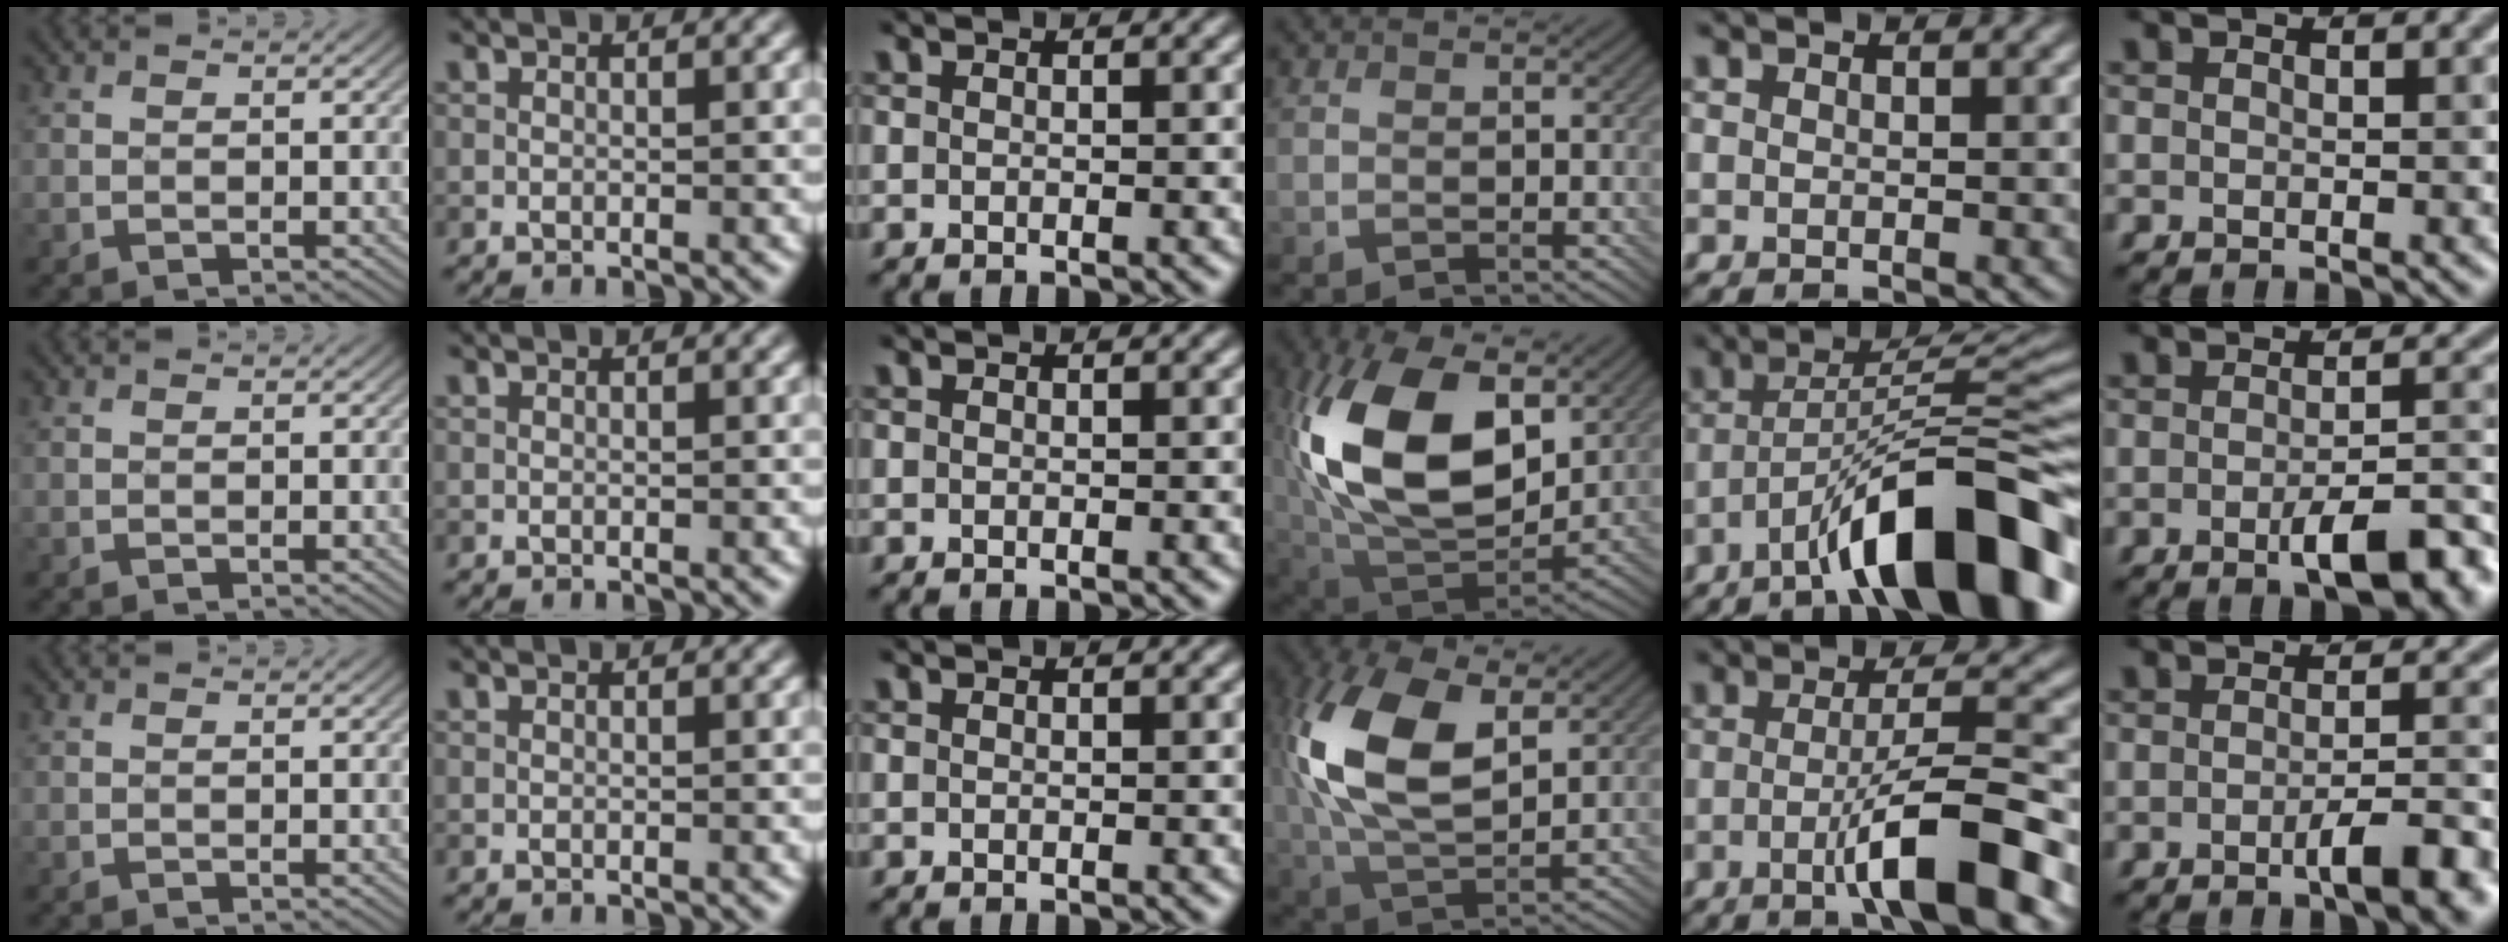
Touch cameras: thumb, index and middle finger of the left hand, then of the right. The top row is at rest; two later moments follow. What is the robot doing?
{"motion": "insert", "object": "bottle cap"}